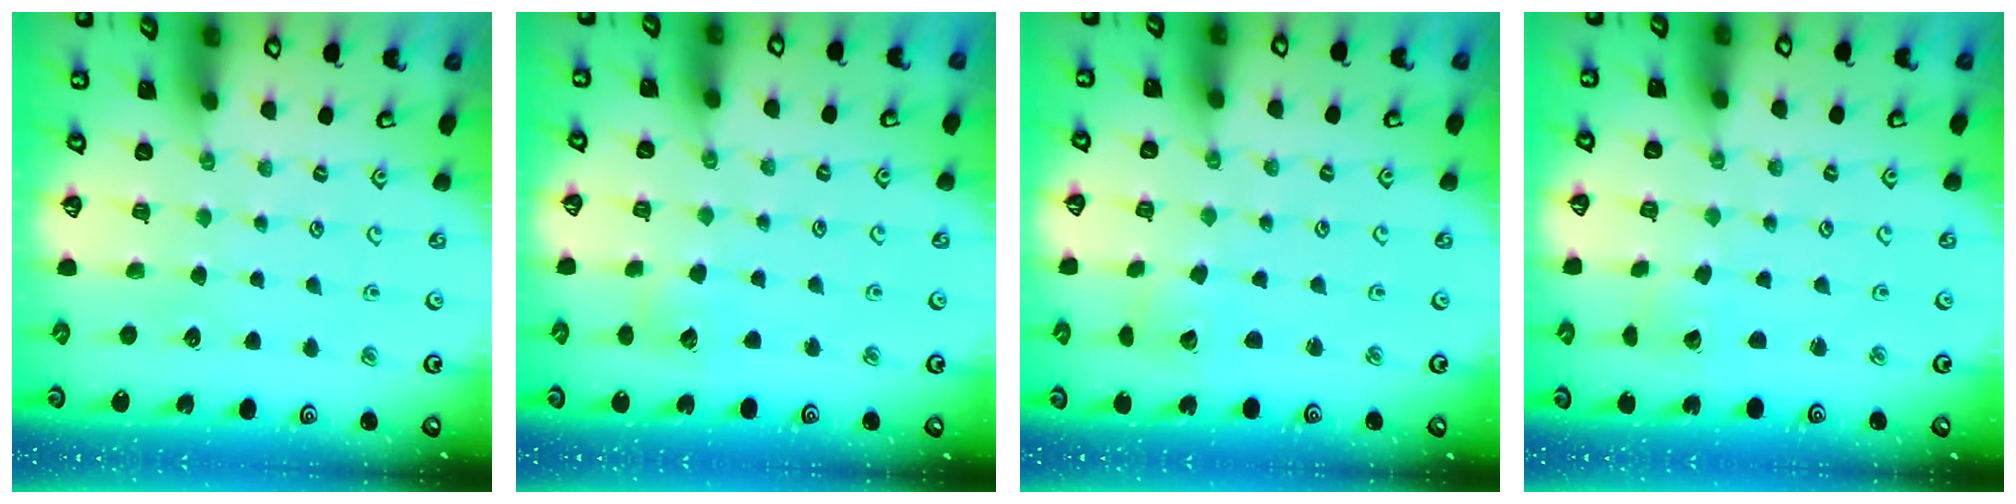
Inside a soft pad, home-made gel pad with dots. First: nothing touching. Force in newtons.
{"total": 5.7, "press": 5.6, "slide": 0.5}
{"total": 2.1, "press": 2.1, "slide": 0.2}
{"total": 2.0, "press": 2.0, "slide": 0.1}